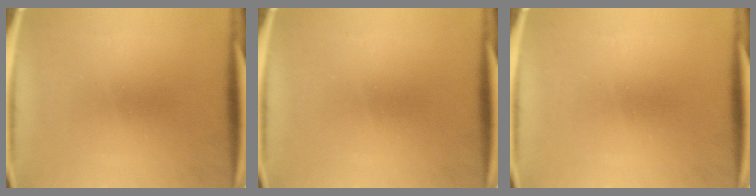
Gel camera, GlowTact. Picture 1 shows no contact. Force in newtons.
{"total": 0.0}
{"total": 0.0}